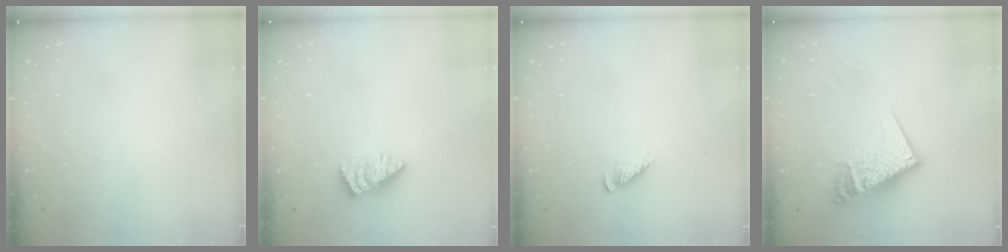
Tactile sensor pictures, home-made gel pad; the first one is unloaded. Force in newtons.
{"total": 2.6, "press": 2.6, "slide": 0.4}
{"total": 3.3, "press": 3.2, "slide": 0.5}
{"total": 15.9, "press": 15.8, "slide": 1.7}